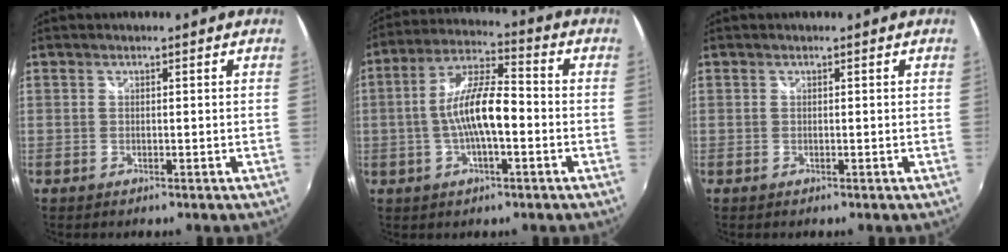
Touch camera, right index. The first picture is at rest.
{"total": 11.4, "force": [-2.1, 3.1, 10.8], "torque": [-0.213, 0.010, -0.041]}
{"total": 0.0}